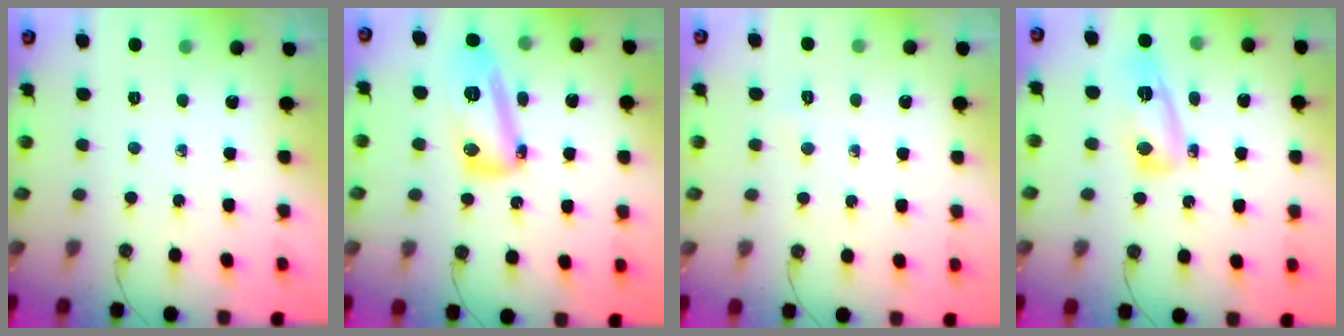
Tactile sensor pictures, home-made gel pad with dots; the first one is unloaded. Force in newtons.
{"total": 13.9, "press": 13.8, "slide": 1.4}
{"total": 2.8, "press": 2.7, "slide": 0.4}
{"total": 11.0, "press": 11.0, "slide": 1.2}